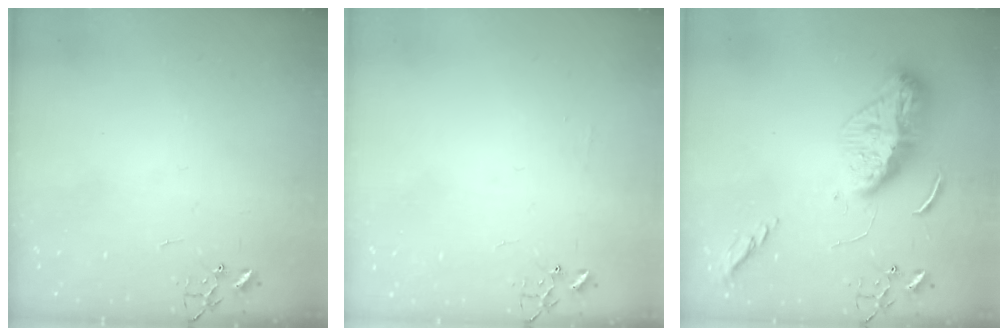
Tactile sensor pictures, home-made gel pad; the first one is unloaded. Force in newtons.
{"total": 3.9, "press": 3.8, "slide": 0.6}
{"total": 15.6, "press": 15.5, "slide": 1.6}